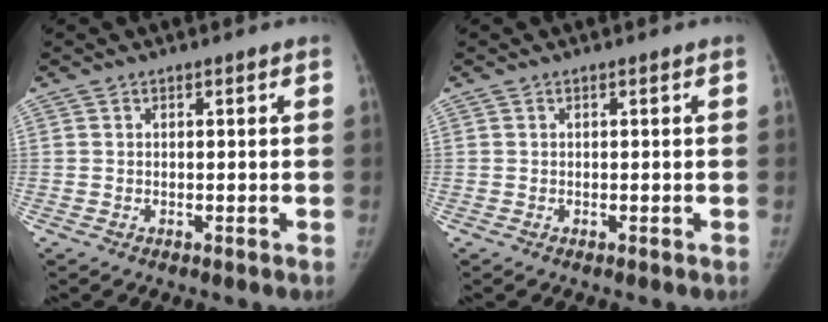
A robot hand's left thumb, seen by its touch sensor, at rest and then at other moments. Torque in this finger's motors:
{"motor_torque": [0.06, 0.27, 0.15, -0.01, 0.05]}